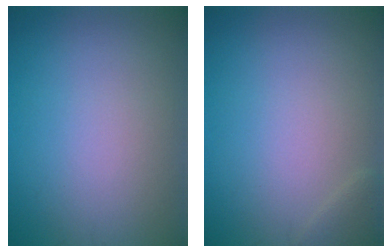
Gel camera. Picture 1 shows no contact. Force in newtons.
{"total": 0.8, "press": 0.8, "slide": 0.1}